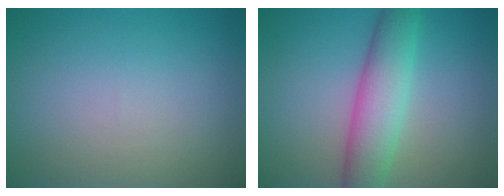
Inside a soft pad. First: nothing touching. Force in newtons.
{"total": 5.6, "press": 5.6, "slide": 0.1}